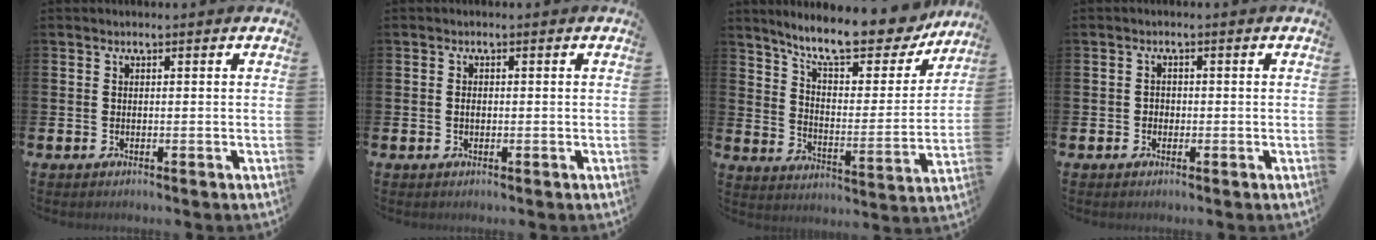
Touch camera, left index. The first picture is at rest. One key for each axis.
{"total": 0.9, "fx": -0.1, "fy": 0.6, "fz": 0.7, "tx": -0.006, "ty": 0.000, "tz": -0.005}
{"total": 11.2, "fx": 9.8, "fy": 2.6, "fz": 4.8, "tx": -0.108, "ty": -0.069, "tz": 0.163}
{"total": 1.2, "fx": -0.4, "fy": 1.1, "fz": 0.3, "tx": -0.001, "ty": 0.003, "tz": -0.012}